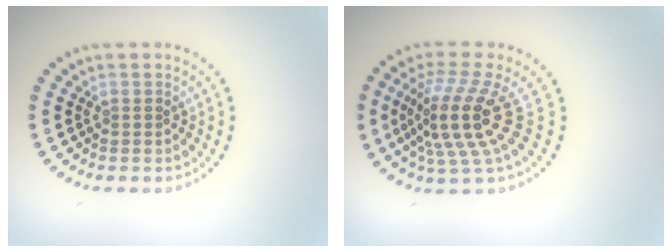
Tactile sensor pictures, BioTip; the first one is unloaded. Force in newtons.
{"total": 5.2, "press": 3.9, "slide": 3.5}